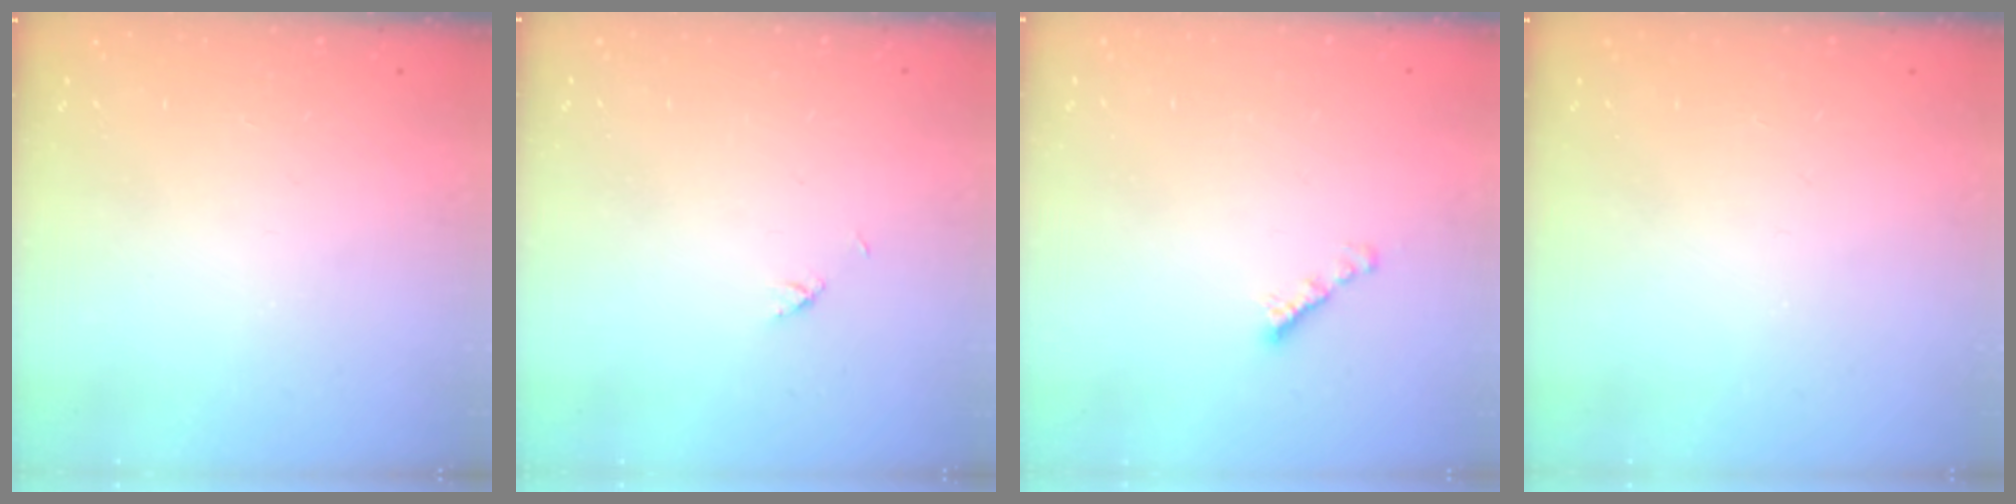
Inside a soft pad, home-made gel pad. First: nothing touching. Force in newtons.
{"total": 2.1, "press": 2.1, "slide": 0.3}
{"total": 2.1, "press": 2.0, "slide": 0.7}
{"total": 0.0}